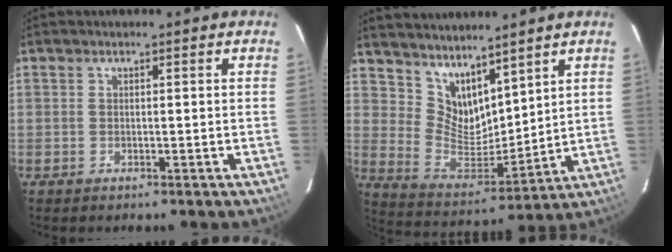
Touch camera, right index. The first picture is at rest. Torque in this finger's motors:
{"motor_torque": [0.20, 0.31, 0.09, 0.02]}